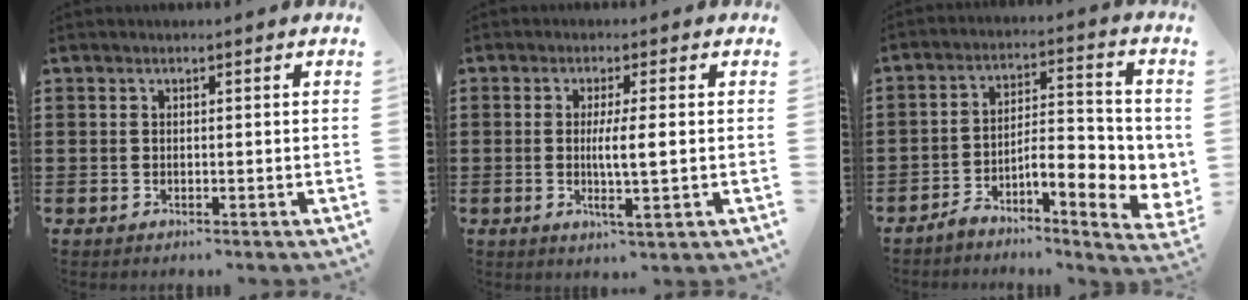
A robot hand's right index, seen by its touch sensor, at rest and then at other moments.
{"total": 4.6, "force": [-0.1, 0.1, 4.6], "torque": [-0.082, -0.006, -0.005]}
{"total": 7.0, "force": [-2.4, 2.4, 6.1], "torque": [-0.090, -0.022, -0.046]}